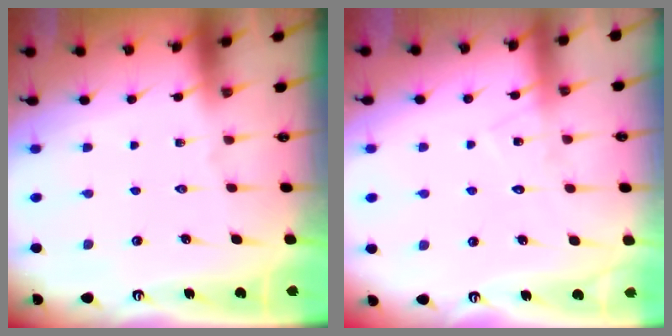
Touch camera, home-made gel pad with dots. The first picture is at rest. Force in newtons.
{"total": 8.4, "press": 8.4, "slide": 0.5}